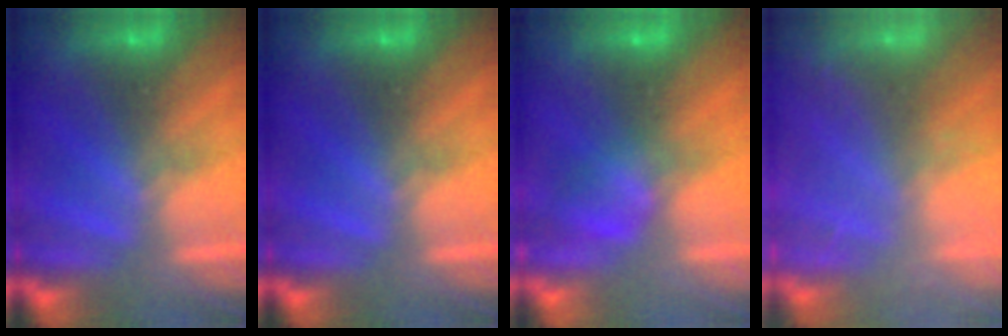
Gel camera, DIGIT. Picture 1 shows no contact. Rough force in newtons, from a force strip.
{"total": 0.0}
{"total": 1.6}
{"total": 1.6}